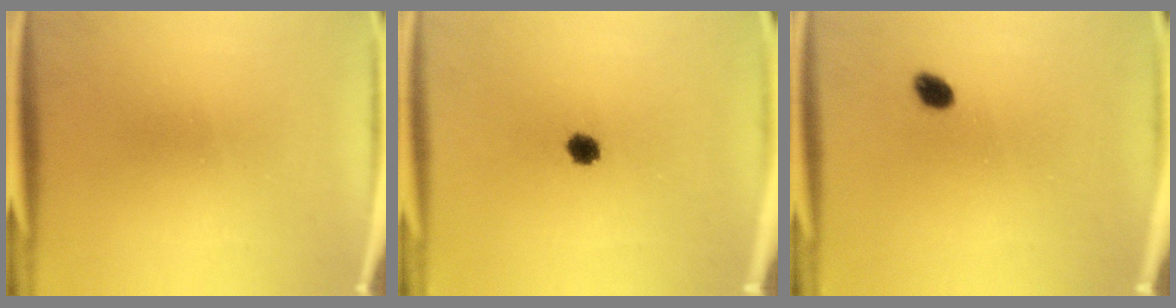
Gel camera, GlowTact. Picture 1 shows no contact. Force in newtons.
{"total": 3.0}
{"total": 2.4}